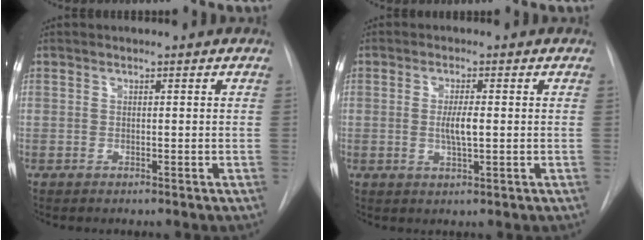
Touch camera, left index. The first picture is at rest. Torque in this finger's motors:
{"motor_torque": [0.78, 0.18, 0.09, 0.03]}